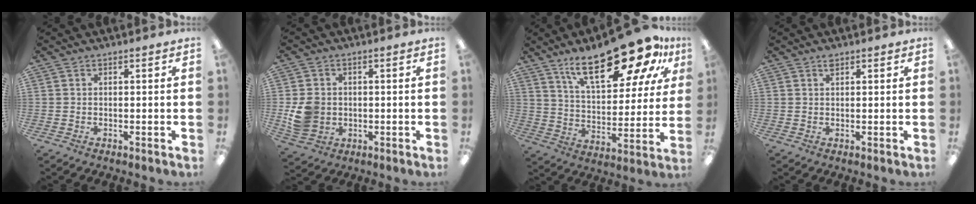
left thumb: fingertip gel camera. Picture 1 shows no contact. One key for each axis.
{"total": 7.2, "fx": -0.4, "fy": 6.4, "fz": 3.3, "tx": -0.061, "ty": 0.011, "tz": -0.002}
{"total": 24.6, "fx": 16.1, "fy": 9.3, "fz": 16.2, "tx": -0.244, "ty": -0.089, "tz": 0.266}
{"total": 1.3, "fx": 0.9, "fy": 0.6, "fz": 0.7, "tx": -0.009, "ty": -0.002, "tz": 0.015}